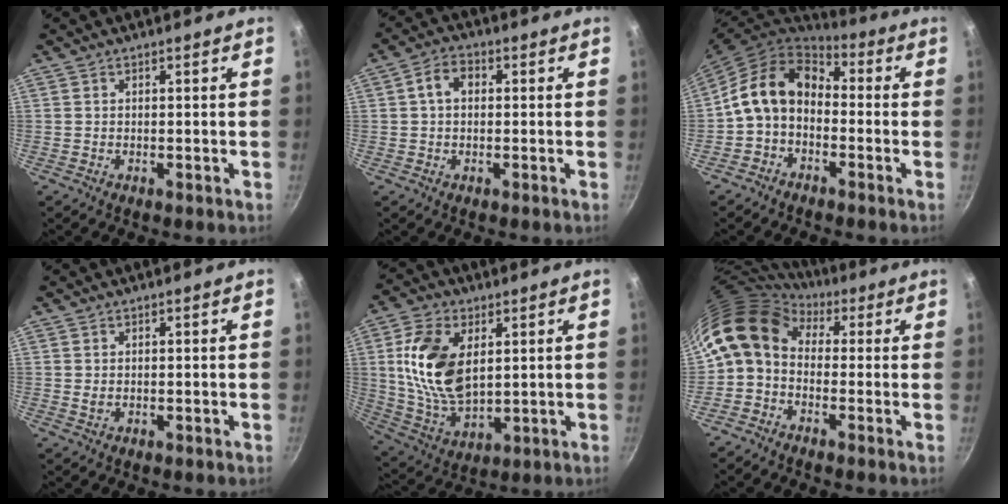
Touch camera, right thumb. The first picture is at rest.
{"total": 4.8, "force": [0.7, 3.4, 3.3], "torque": [-0.049, 0.012, 0.002]}
{"total": 12.7, "force": [-1.2, 9.3, 8.5], "torque": [-0.137, 0.052, -0.042]}
{"total": 0.8, "force": [0.3, 0.4, 0.6], "torque": [-0.010, -0.003, 0.004]}
{"total": 16.2, "force": [3.6, 9.6, 12.6], "torque": [-0.227, -0.017, 0.077]}
{"total": 9.7, "force": [2.1, 7.2, 6.3], "torque": [-0.103, 0.025, 0.014]}